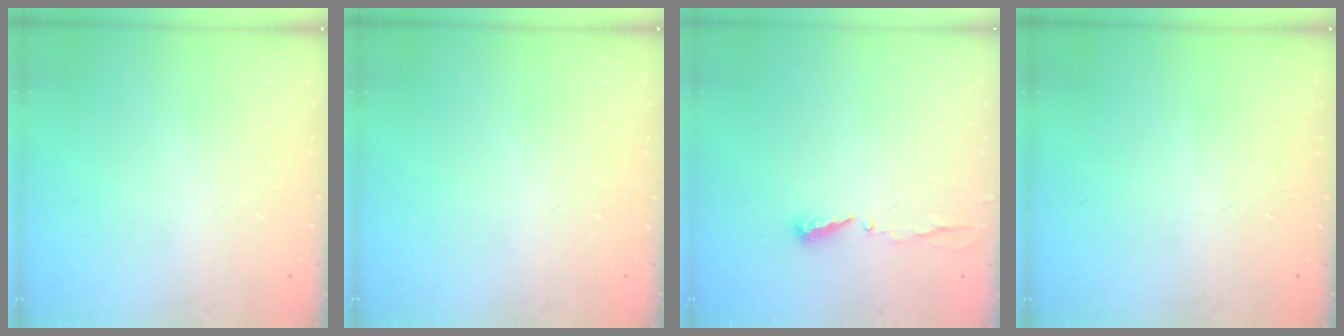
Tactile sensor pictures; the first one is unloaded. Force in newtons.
{"total": 0.0}
{"total": 4.8, "press": 4.8, "slide": 0.3}
{"total": 0.0}